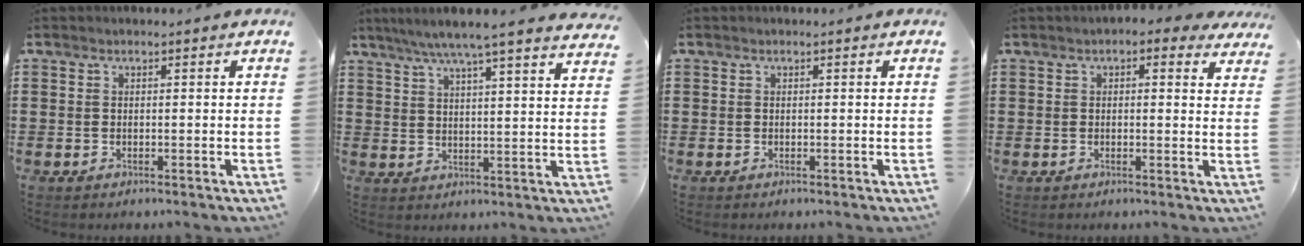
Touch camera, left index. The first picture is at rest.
{"total": 6.2, "force": [5.3, -0.7, 3.0], "torque": [-0.078, -0.024, 0.091]}
{"total": 0.0}
{"total": 2.1, "force": [1.3, 0.8, 1.5], "torque": [-0.033, 0.007, 0.021]}